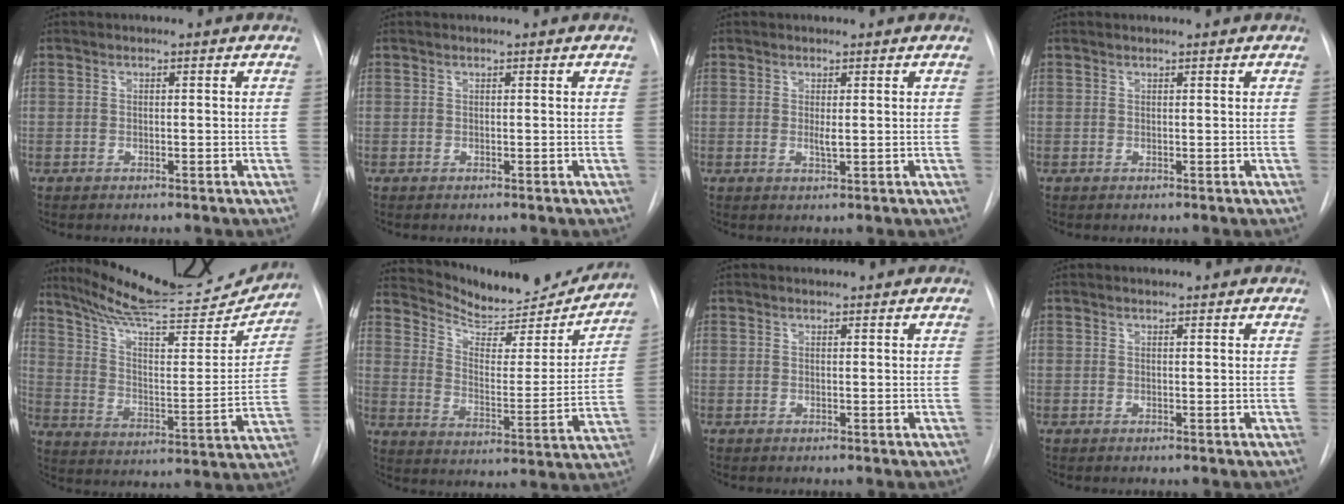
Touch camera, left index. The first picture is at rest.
{"total": 0.0}
{"total": 1.3, "force": [0.4, 0.2, 1.3], "torque": [-0.028, 0.000, 0.009]}
{"total": 1.1, "force": [1.1, 0.0, 0.2], "torque": [-0.006, 0.011, 0.018]}
{"total": 24.1, "force": [22.4, 2.9, 8.5], "torque": [-0.137, -0.051, 0.317]}
{"total": 19.4, "force": [18.5, 4.0, 4.1], "torque": [-0.057, -0.047, 0.255]}
{"total": 2.2, "force": [2.1, 0.5, 0.3], "torque": [-0.012, 0.018, 0.029]}
{"total": 3.0, "force": [2.8, 0.7, 0.7], "torque": [-0.013, 0.020, 0.032]}